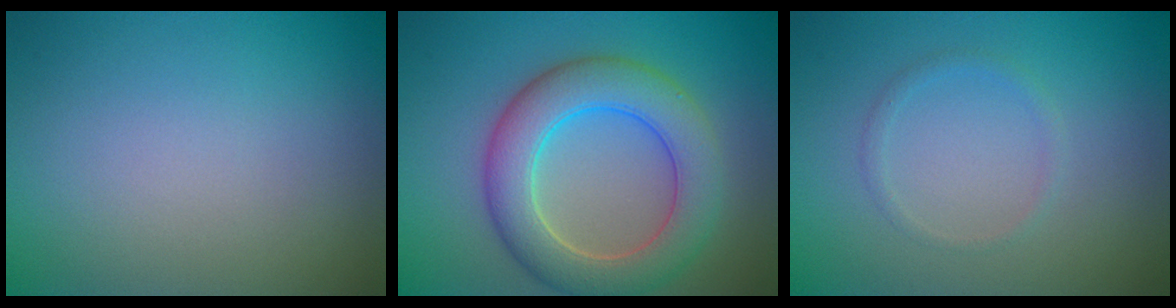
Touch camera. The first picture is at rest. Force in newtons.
{"total": 6.9, "press": 6.9, "slide": 0.3}
{"total": 0.9, "press": 0.9, "slide": 0.1}